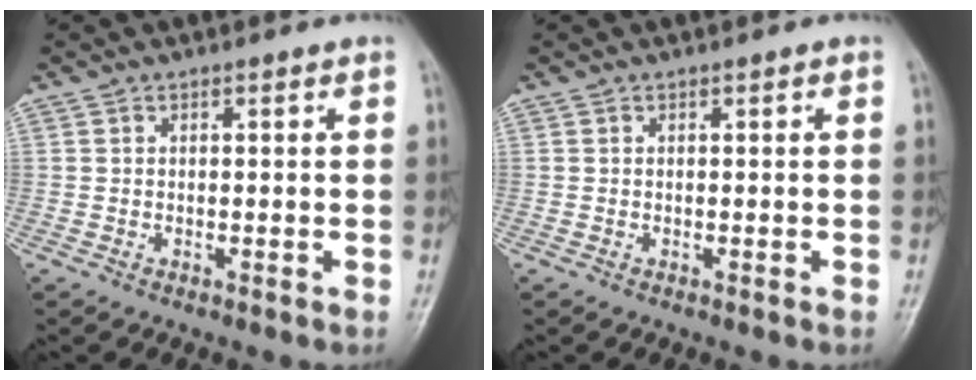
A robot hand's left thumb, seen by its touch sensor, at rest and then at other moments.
{"total": 0.0}